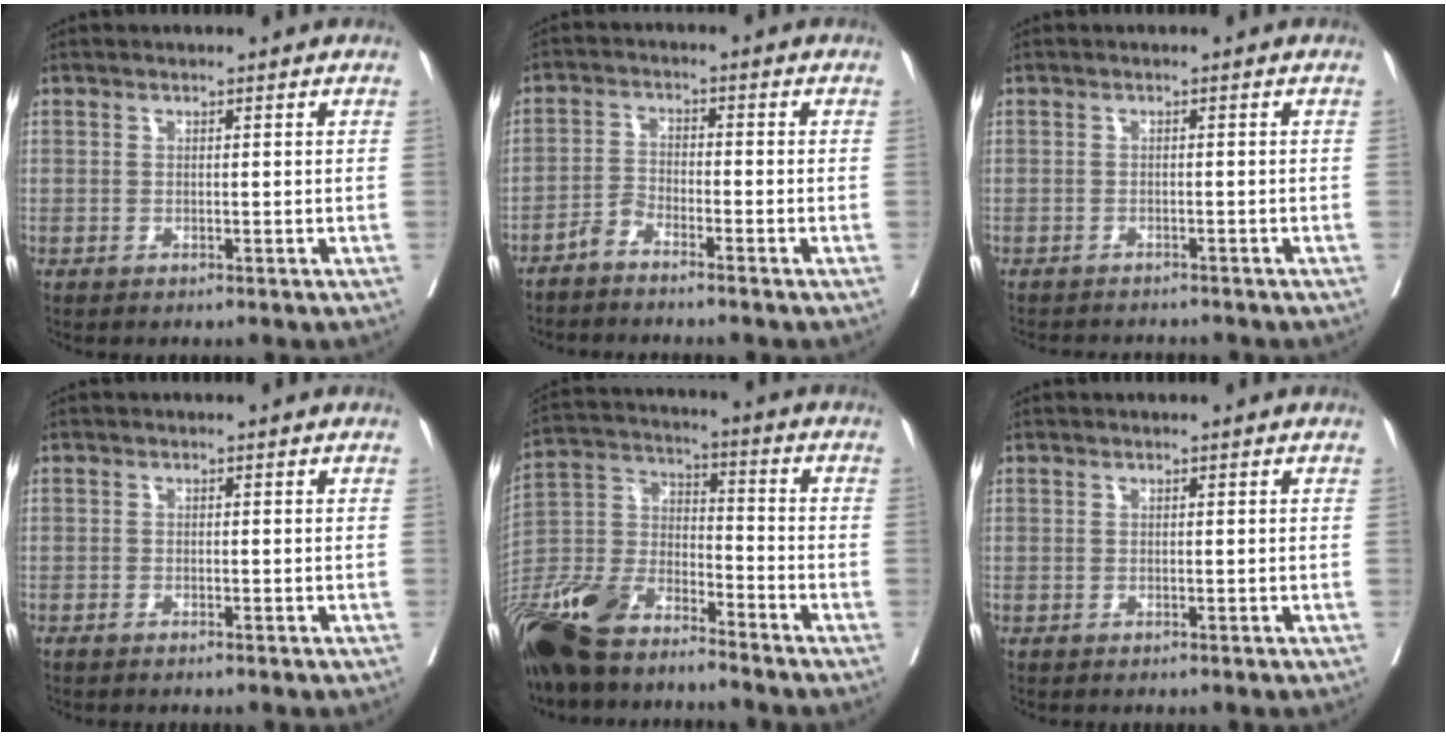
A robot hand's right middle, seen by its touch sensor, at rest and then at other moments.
{"total": 3.0, "force": [-2.8, 0.0, 1.1], "torque": [-0.029, -0.005, -0.062]}
{"total": 5.8, "force": [-5.6, 0.9, 1.4], "torque": [-0.014, -0.009, -0.075]}
{"total": 1.0, "force": [-0.9, 0.1, 0.5], "torque": [-0.011, -0.002, -0.015]}
{"total": 16.6, "force": [-13.8, 4.7, 8.0], "torque": [-0.176, -0.011, -0.268]}
{"total": 0.0}